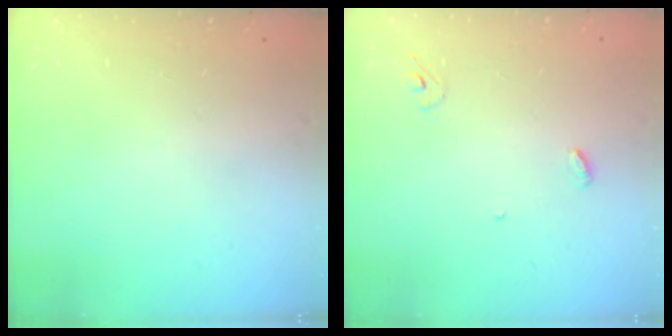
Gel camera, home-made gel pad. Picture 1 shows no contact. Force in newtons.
{"total": 3.5, "press": 3.5, "slide": 0.3}